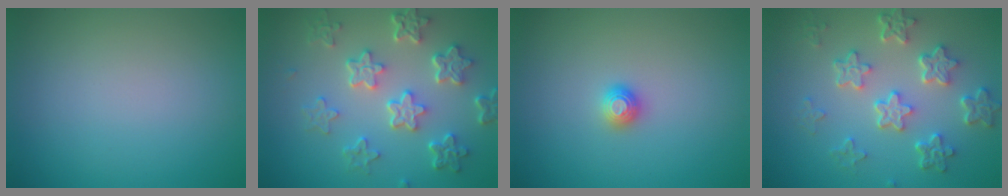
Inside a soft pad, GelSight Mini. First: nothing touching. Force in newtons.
{"total": 5.9, "press": 4.4, "slide": 3.8}
{"total": 1.2, "press": 1.1, "slide": 0.3}
{"total": 5.4, "press": 4.0, "slide": 3.6}